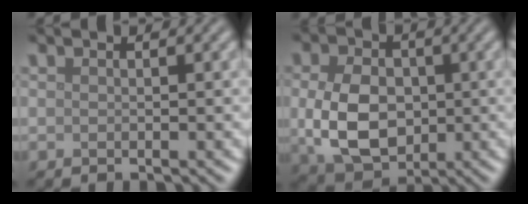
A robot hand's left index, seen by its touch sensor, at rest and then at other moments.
{"total": 7.4, "force": [-0.4, 5.3, 5.2], "torque": [-0.113, -0.007, -0.006]}